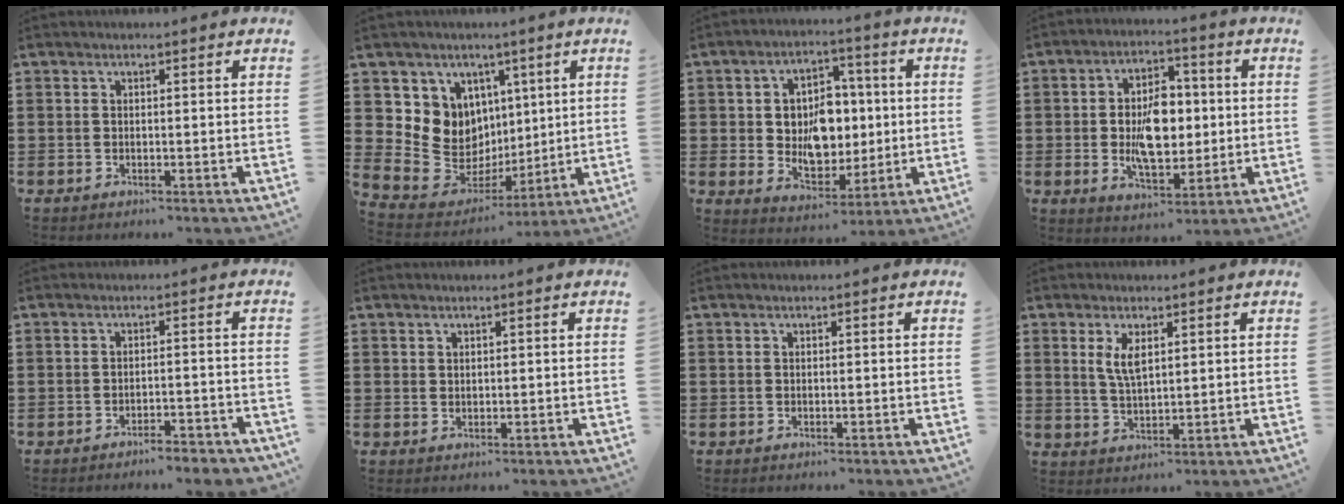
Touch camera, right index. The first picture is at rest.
{"total": 10.2, "force": [1.7, 9.8, 2.6], "torque": [-0.075, -0.026, 0.040]}
{"total": 9.2, "force": [0.3, 7.0, 6.0], "torque": [-0.105, 0.016, 0.008]}
{"total": 9.6, "force": [-0.3, 5.5, 7.8], "torque": [-0.142, 0.007, -0.009]}
{"total": 2.6, "force": [-2.6, 0.1, 0.5], "torque": [-0.012, 0.000, -0.053]}
{"total": 1.0, "force": [0.8, 0.6, 0.2], "torque": [-0.004, 0.002, 0.015]}
{"total": 0.0}
{"total": 3.8, "force": [1.5, 1.5, 3.2], "torque": [-0.068, 0.005, 0.025]}